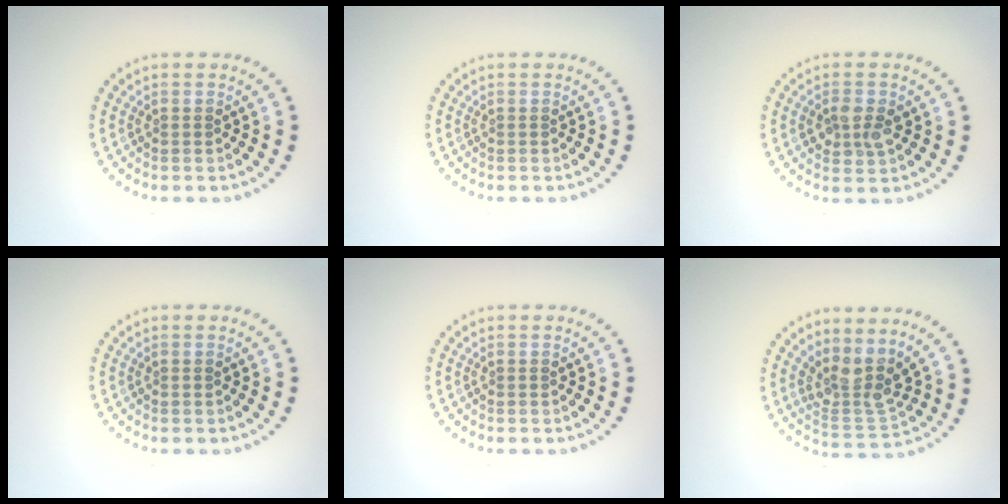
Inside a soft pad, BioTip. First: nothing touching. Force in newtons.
{"total": 0.0}
{"total": 2.3, "press": 2.3, "slide": 0.2}
{"total": 0.0}
{"total": 0.0}
{"total": 3.7, "press": 2.7, "slide": 2.5}